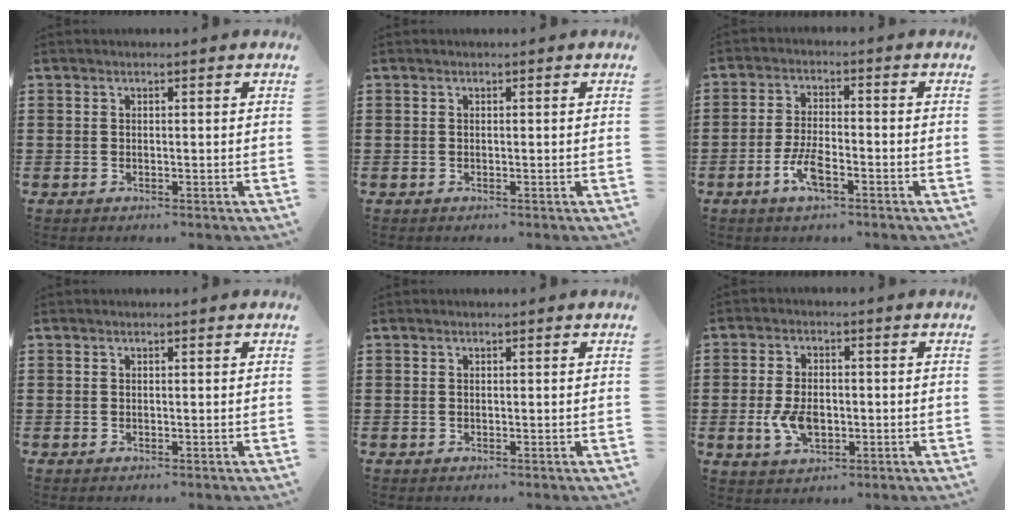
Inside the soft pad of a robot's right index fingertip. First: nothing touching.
{"total": 0.0}
{"total": 5.5, "force": [-2.8, 1.9, 4.3], "torque": [-0.097, 0.001, -0.056]}
{"total": 0.0}
{"total": 0.0}
{"total": 6.0, "force": [-1.2, 3.6, 4.6], "torque": [-0.101, 0.001, -0.023]}